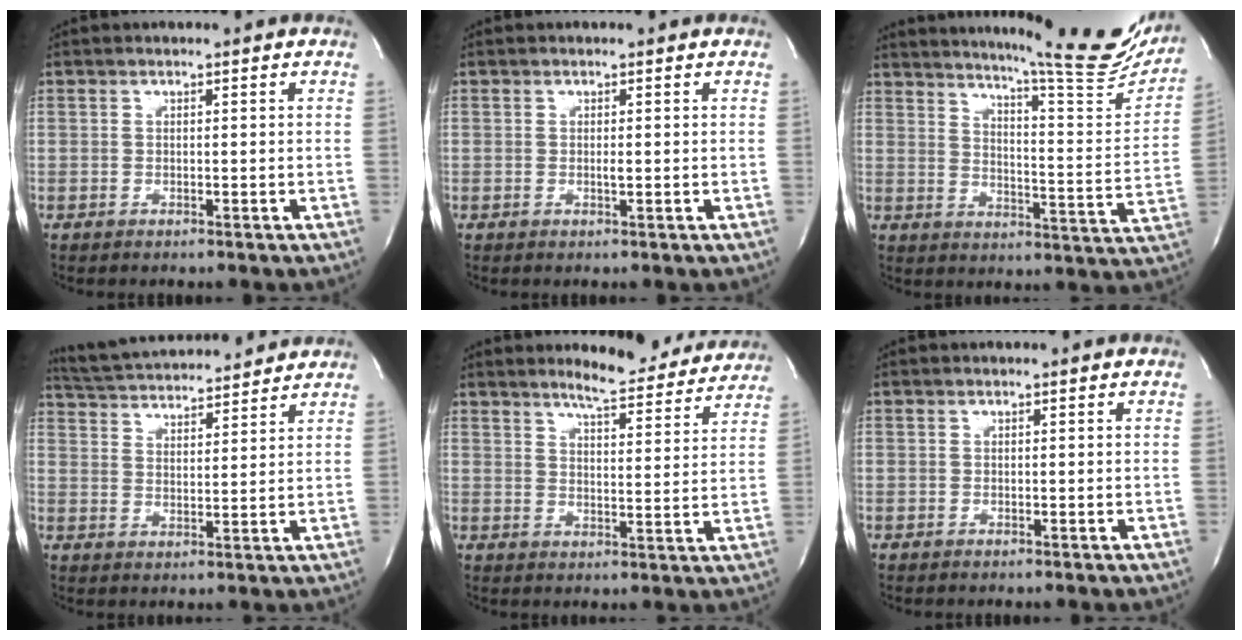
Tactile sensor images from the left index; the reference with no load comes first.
{"total": 0.6, "force": [-0.2, 0.0, 0.5], "torque": [-0.014, -0.007, -0.005]}
{"total": 22.9, "force": [20.1, 1.3, 10.7], "torque": [-0.156, -0.083, 0.247]}
{"total": 15.6, "force": [14.7, 2.1, 4.9], "torque": [-0.092, 0.029, 0.225]}
{"total": 10.4, "force": [9.9, 1.5, 3.1], "torque": [-0.040, -0.017, 0.120]}
{"total": 0.0}